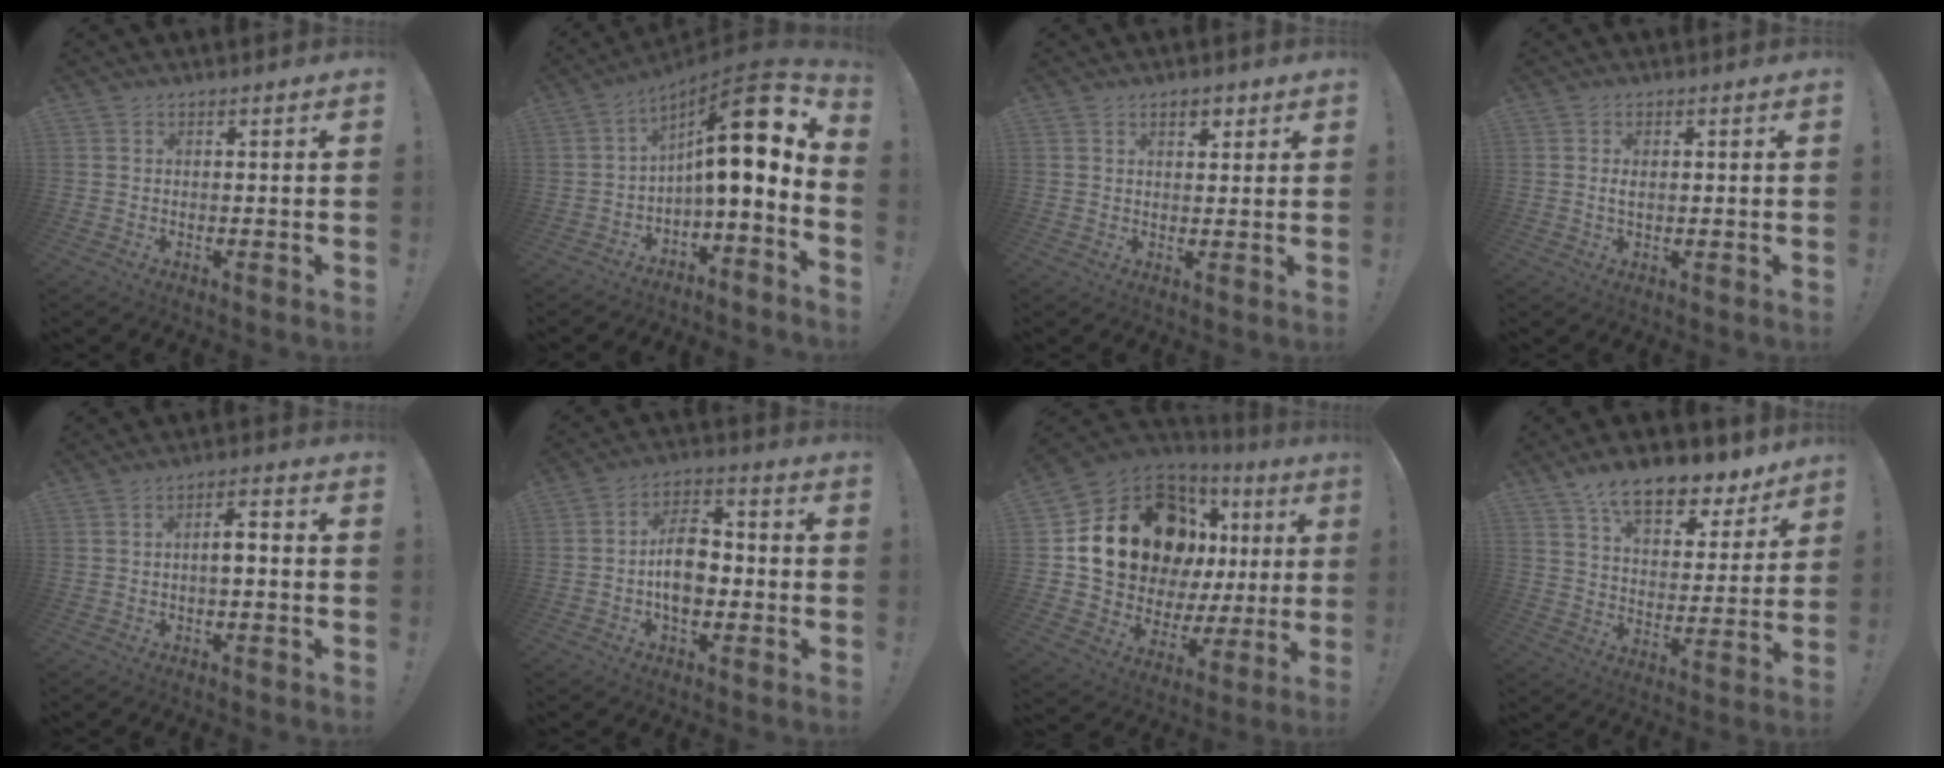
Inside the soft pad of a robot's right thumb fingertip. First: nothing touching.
{"total": 16.2, "force": [3.7, 4.0, 15.2], "torque": [-0.228, -0.029, 0.057]}
{"total": 3.2, "force": [1.9, 2.0, 1.7], "torque": [-0.019, -0.005, 0.032]}
{"total": 1.8, "force": [0.1, 0.7, 1.6], "torque": [-0.026, 0.000, -0.001]}
{"total": 3.2, "force": [-1.2, 0.7, 2.9], "torque": [-0.045, 0.006, -0.025]}
{"total": 11.2, "force": [-2.3, 7.2, 8.3], "torque": [-0.135, 0.017, -0.040]}
{"total": 22.4, "force": [8.3, 15.0, 14.5], "torque": [-0.252, -0.034, 0.181]}
{"total": 13.6, "force": [10.1, 5.9, 6.9], "torque": [-0.108, -0.073, 0.178]}